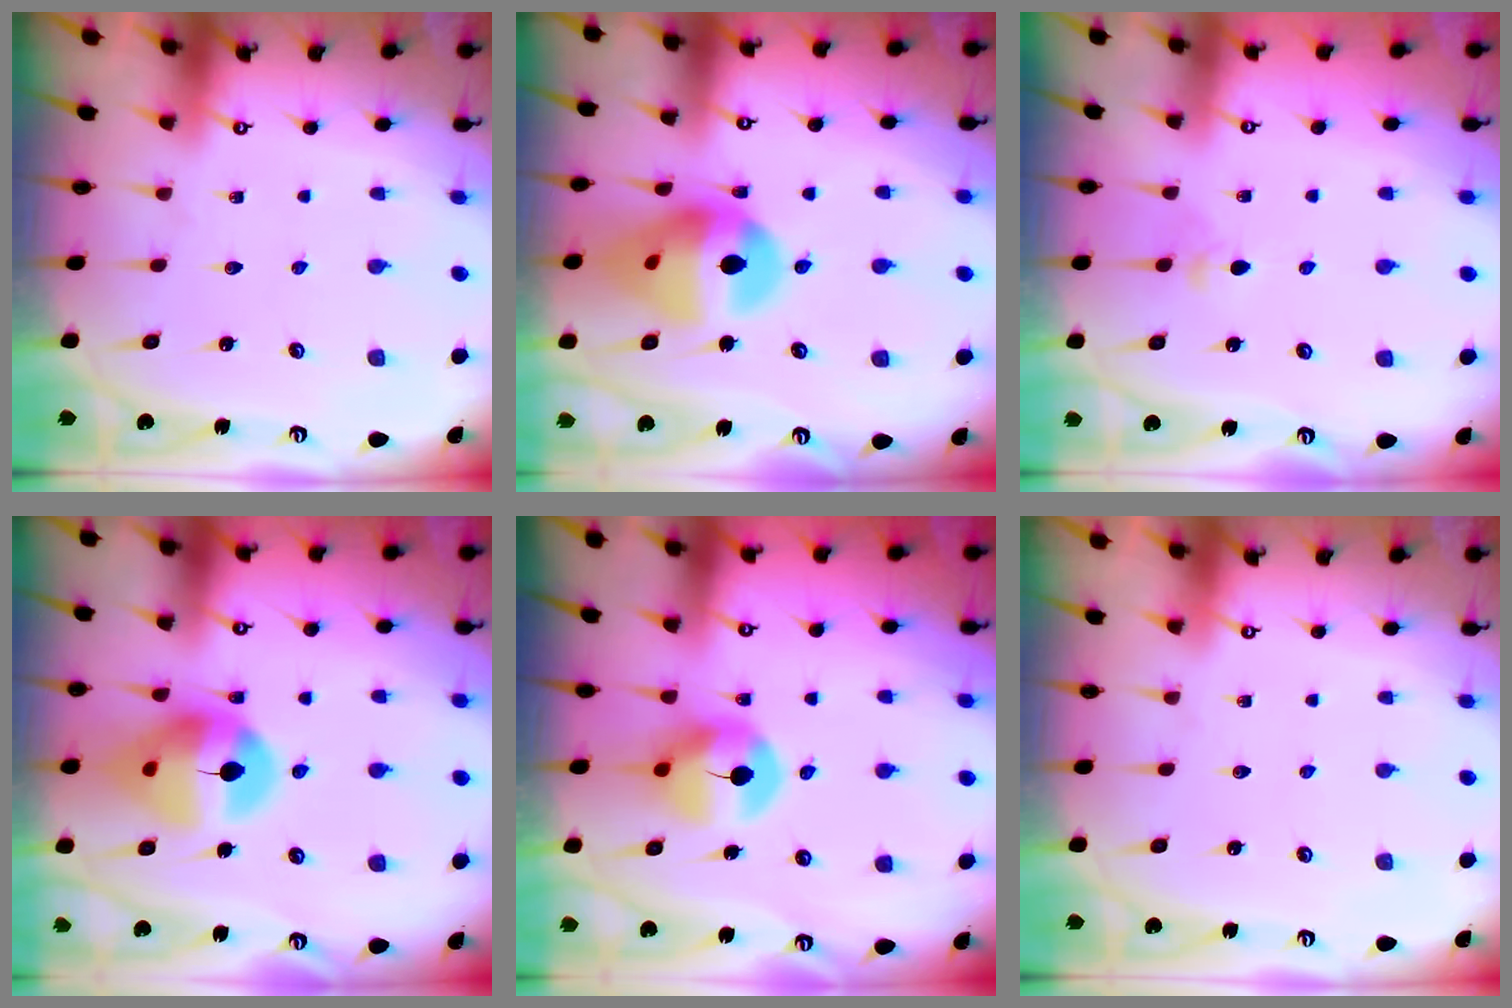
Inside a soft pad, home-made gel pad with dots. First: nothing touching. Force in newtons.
{"total": 17.3, "press": 17.2, "slide": 1.9}
{"total": 2.5, "press": 2.4, "slide": 0.6}
{"total": 14.5, "press": 14.4, "slide": 1.6}
{"total": 7.4, "press": 7.4, "slide": 0.2}
{"total": 0.0}